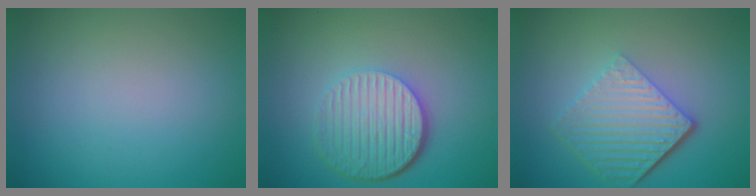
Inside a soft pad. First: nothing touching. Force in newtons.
{"total": 6.0, "press": 4.2, "slide": 4.2}
{"total": 6.3, "press": 4.2, "slide": 4.7}